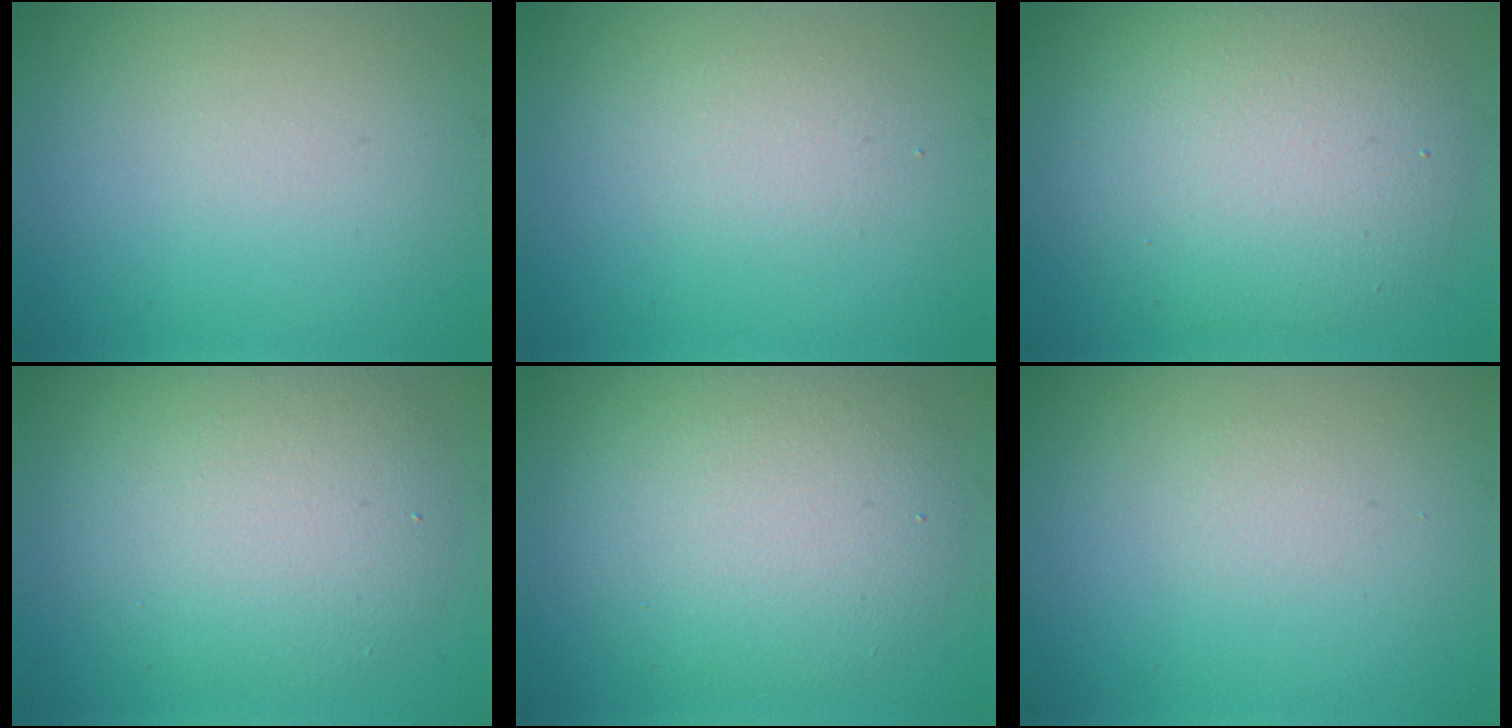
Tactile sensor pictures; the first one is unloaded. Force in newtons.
{"total": 1.6, "press": 1.6, "slide": 0.2}
{"total": 8.8, "press": 8.8, "slide": 0.8}
{"total": 6.9, "press": 6.9, "slide": 0.5}
{"total": 7.5, "press": 7.5, "slide": 0.6}
{"total": 0.6, "press": 0.6, "slide": 0.1}